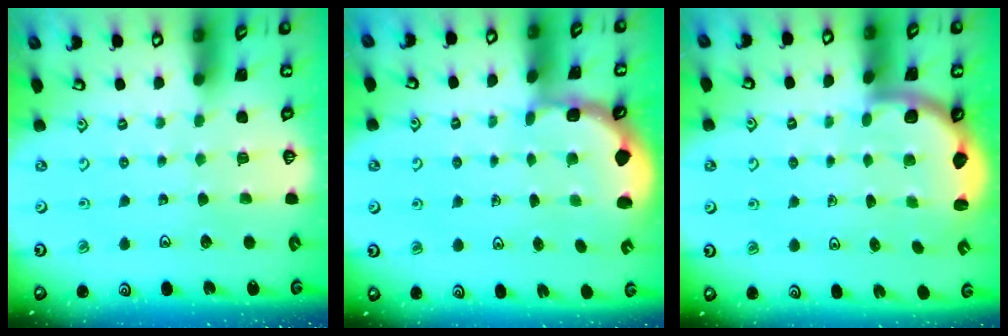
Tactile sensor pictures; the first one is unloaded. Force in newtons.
{"total": 2.0, "press": 1.6, "slide": 1.2}
{"total": 2.6, "press": 2.5, "slide": 0.6}